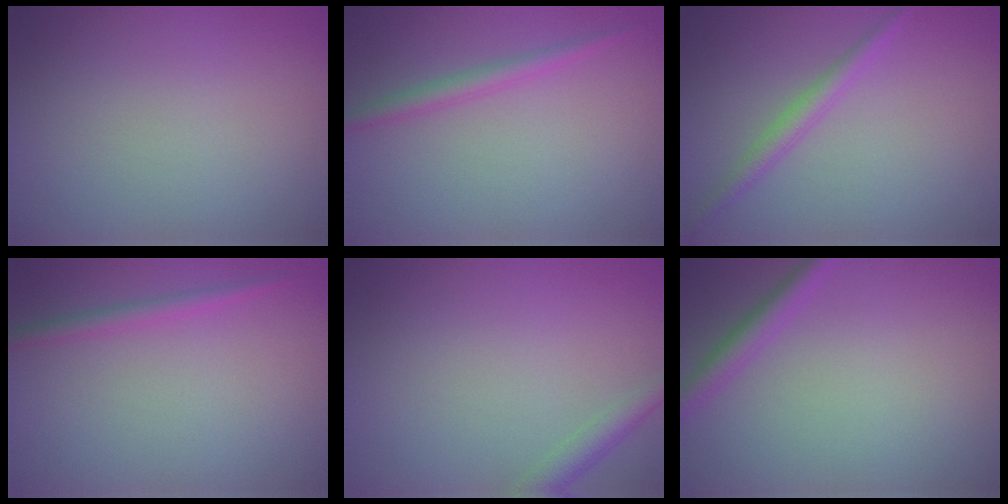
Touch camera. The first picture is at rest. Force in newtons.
{"total": 1.8, "press": 1.8, "slide": 0.1}
{"total": 1.9, "press": 1.9, "slide": 0.0}
{"total": 1.5, "press": 1.5, "slide": 0.1}
{"total": 2.1, "press": 2.1, "slide": 0.1}
{"total": 2.0, "press": 2.0, "slide": 0.1}